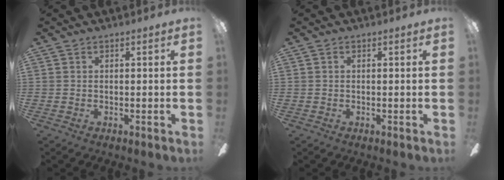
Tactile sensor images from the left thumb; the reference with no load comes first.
{"total": 0.0}